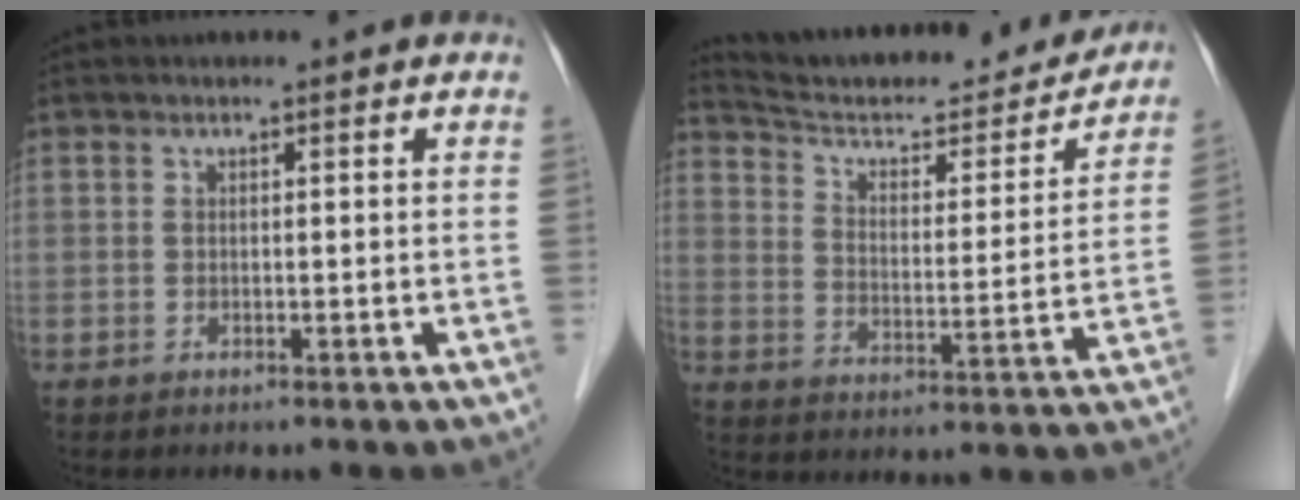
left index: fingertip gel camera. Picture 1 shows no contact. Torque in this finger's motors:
{"motor_torque": [-0.21, -0.82, 0.14, 0.02]}